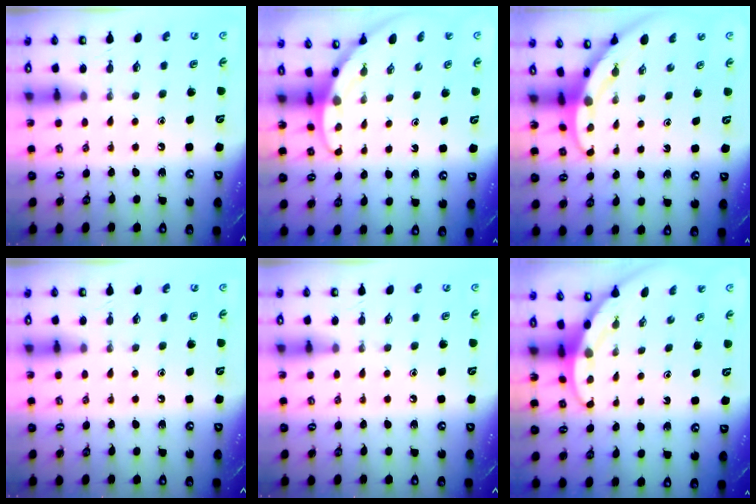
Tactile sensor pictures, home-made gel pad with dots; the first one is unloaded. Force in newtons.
{"total": 2.9, "press": 2.9, "slide": 0.1}
{"total": 3.3, "press": 3.3, "slide": 0.3}
{"total": 0.0}
{"total": 0.0}
{"total": 3.5, "press": 3.5, "slide": 0.2}